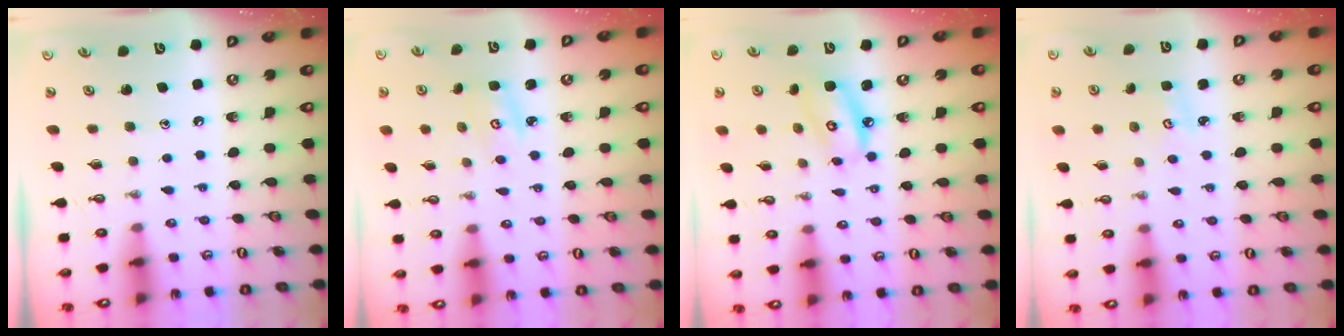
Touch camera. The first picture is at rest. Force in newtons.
{"total": 3.6, "press": 3.5, "slide": 0.3}
{"total": 7.8, "press": 7.8, "slide": 0.8}
{"total": 2.0, "press": 2.0, "slide": 0.4}